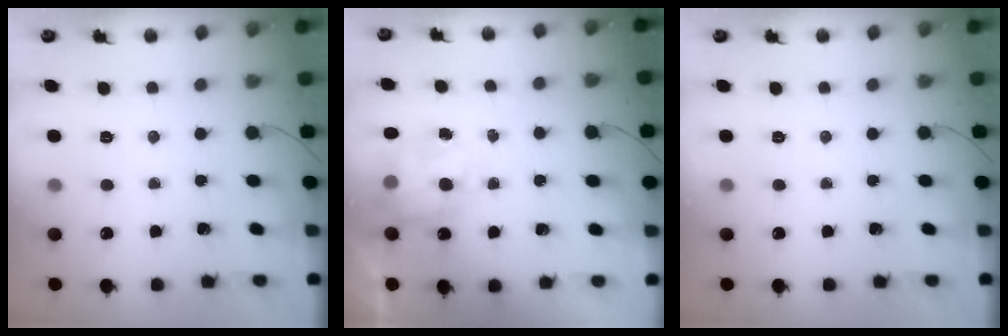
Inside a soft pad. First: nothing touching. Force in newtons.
{"total": 6.3, "press": 6.2, "slide": 0.6}
{"total": 0.0}